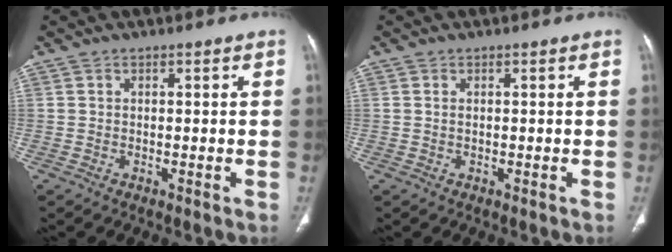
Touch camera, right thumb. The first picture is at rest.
{"total": 0.5, "force": [0.2, 0.2, 0.4], "torque": [-0.013, 0.005, 0.005]}